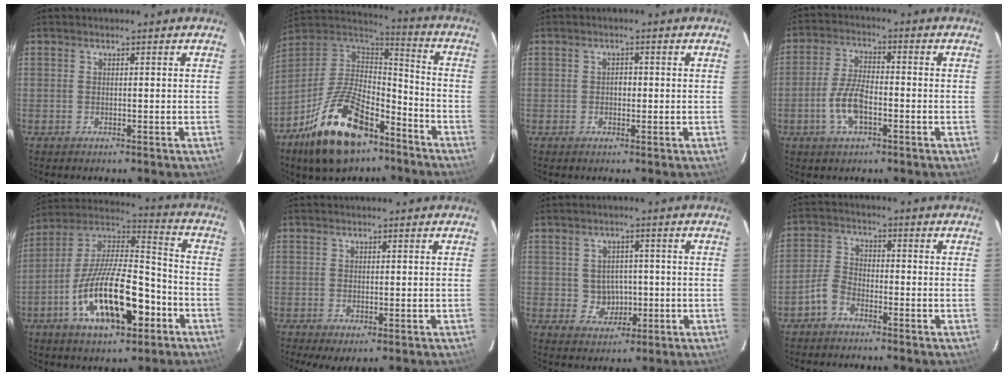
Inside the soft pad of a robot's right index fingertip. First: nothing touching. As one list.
[{"total": 23.3, "force": [-13.8, 11.1, 15.1], "torque": [-0.303, -0.002, -0.233]}, {"total": 1.3, "force": [-0.2, 1.0, 0.7], "torque": [-0.012, 0.005, -0.004]}, {"total": 7.6, "force": [-2.7, 3.1, 6.4], "torque": [-0.135, 0.004, -0.052]}, {"total": 20.7, "force": [-8.3, 8.1, 17.1], "torque": [-0.320, -0.003, -0.140]}, {"total": 2.2, "force": [-0.3, 0.8, 2.0], "torque": [-0.038, -0.010, -0.003]}, {"total": 4.7, "force": [-0.3, 4.5, 1.5], "torque": [-0.034, 0.013, 0.009]}, {"total": 4.1, "force": [-2.8, 2.2, 2.0], "torque": [-0.049, 0.015, -0.059]}]